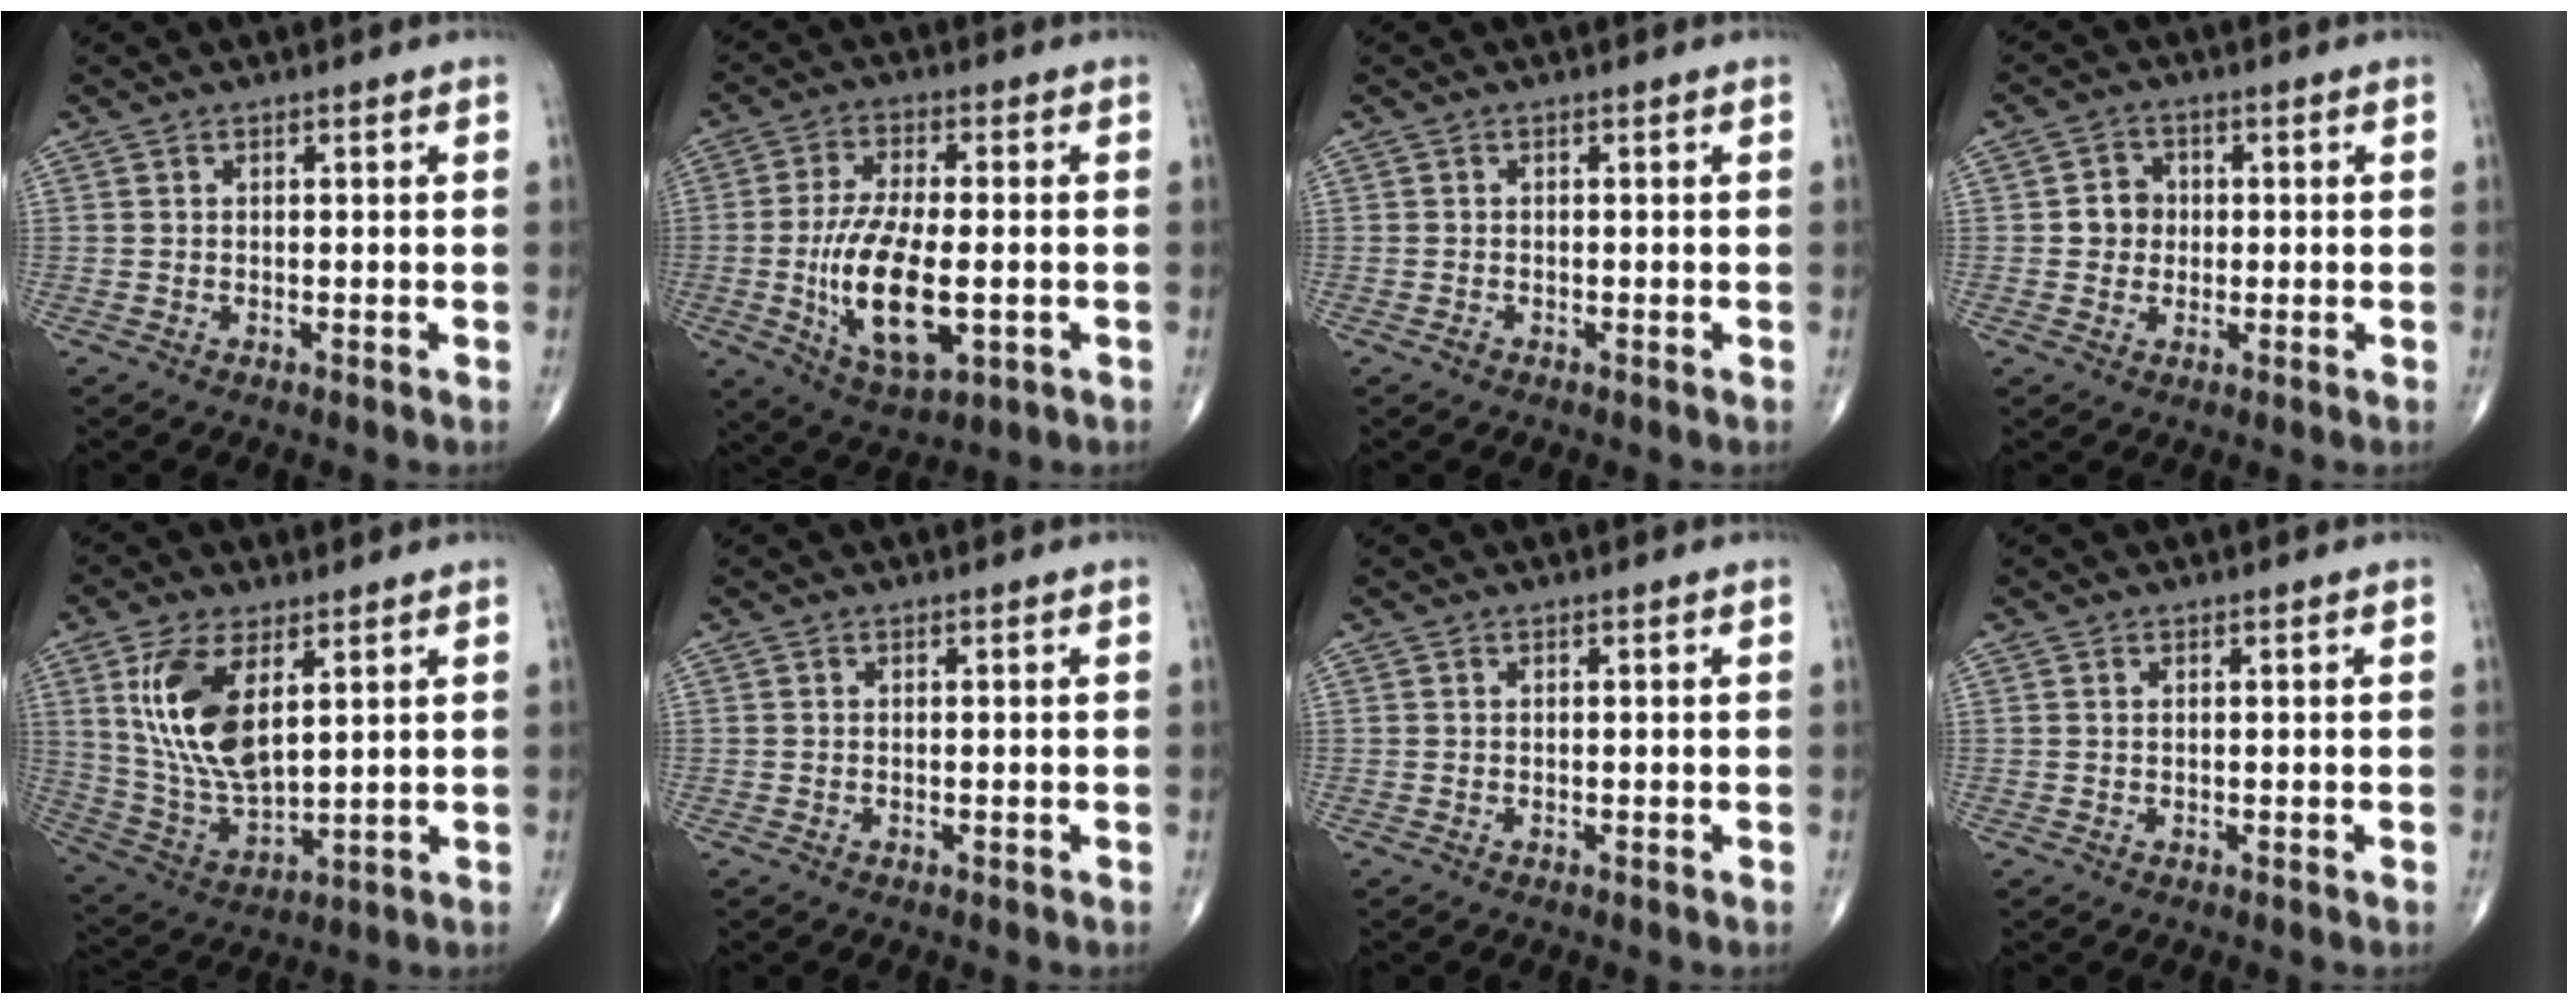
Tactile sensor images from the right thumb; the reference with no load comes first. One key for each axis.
{"total": 14.9, "fx": -2.6, "fy": 6.4, "fz": 13.3, "tx": -0.246, "ty": -0.006, "tz": -0.038}
{"total": 0.6, "fx": -0.4, "fy": 0.4, "fz": 0.2, "tx": -0.001, "ty": 0.002, "tz": -0.010}
{"total": 4.3, "fx": 0.1, "fy": 3.9, "fz": 1.8, "tx": -0.005, "ty": 0.006, "tz": -0.004}
{"total": 14.8, "fx": 5.1, "fy": 7.0, "fz": 12.0, "tx": -0.239, "ty": -0.023, "tz": 0.111}
{"total": 0.0}
{"total": 0.0}
{"total": 0.0}